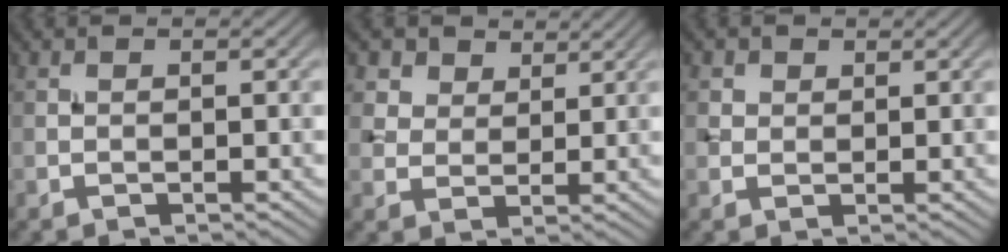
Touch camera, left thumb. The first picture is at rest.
{"total": 5.9, "force": [4.0, 3.8, 2.2], "torque": [-0.067, -0.016, 0.090]}
{"total": 2.0, "force": [1.1, 1.6, 0.5], "torque": [-0.016, -0.003, 0.021]}